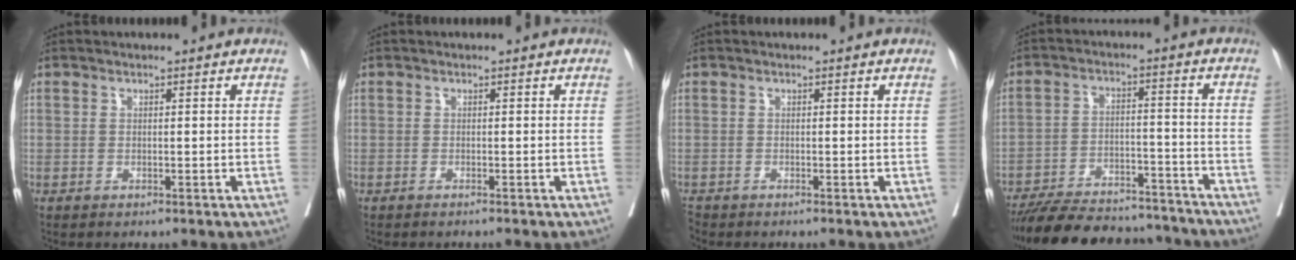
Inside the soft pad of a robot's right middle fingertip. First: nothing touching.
{"total": 1.8, "force": [-1.5, -0.1, 0.8], "torque": [-0.011, -0.002, -0.020]}
{"total": 0.9, "force": [-0.8, 0.1, 0.0], "torque": [-0.003, -0.004, -0.018]}
{"total": 19.7, "force": [-17.9, 5.0, 6.5], "torque": [-0.125, 0.000, -0.260]}